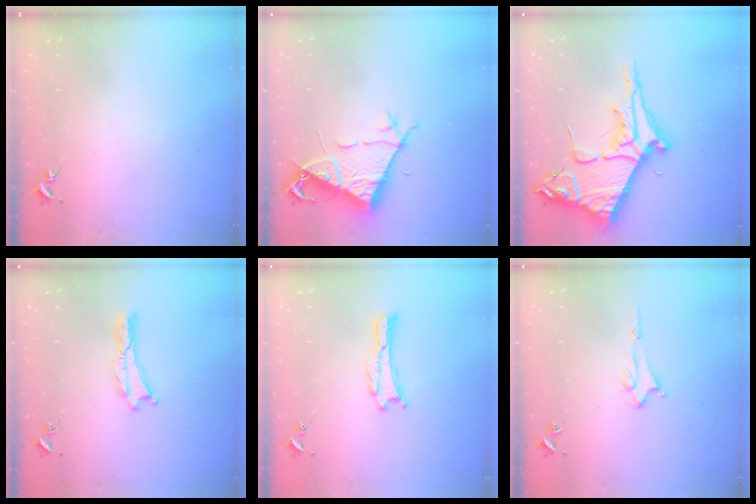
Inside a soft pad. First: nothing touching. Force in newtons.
{"total": 7.9, "press": 7.8, "slide": 0.9}
{"total": 10.4, "press": 10.4, "slide": 1.1}
{"total": 0.0}
{"total": 0.0}
{"total": 1.7, "press": 1.6, "slide": 0.4}